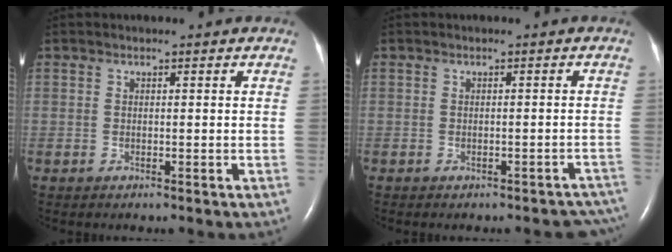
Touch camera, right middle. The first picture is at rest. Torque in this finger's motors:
{"motor_torque": [-0.21, 0.00, -0.05, -0.03]}